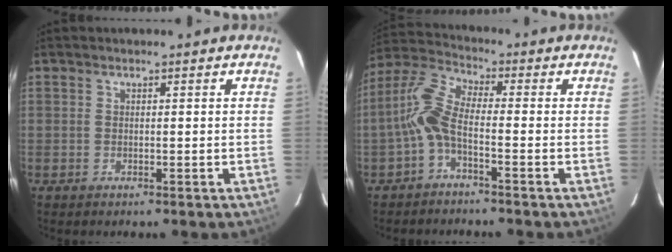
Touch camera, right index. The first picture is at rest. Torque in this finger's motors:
{"motor_torque": [1.14, -0.44, 0.64, 0.18]}